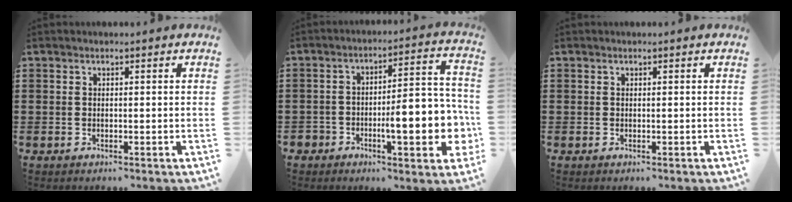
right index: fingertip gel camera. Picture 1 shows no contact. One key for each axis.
{"total": 10.5, "fx": -3.2, "fy": 4.1, "fz": 9.1, "tx": -0.115, "ty": -0.011, "tz": -0.057}
{"total": 0.0}